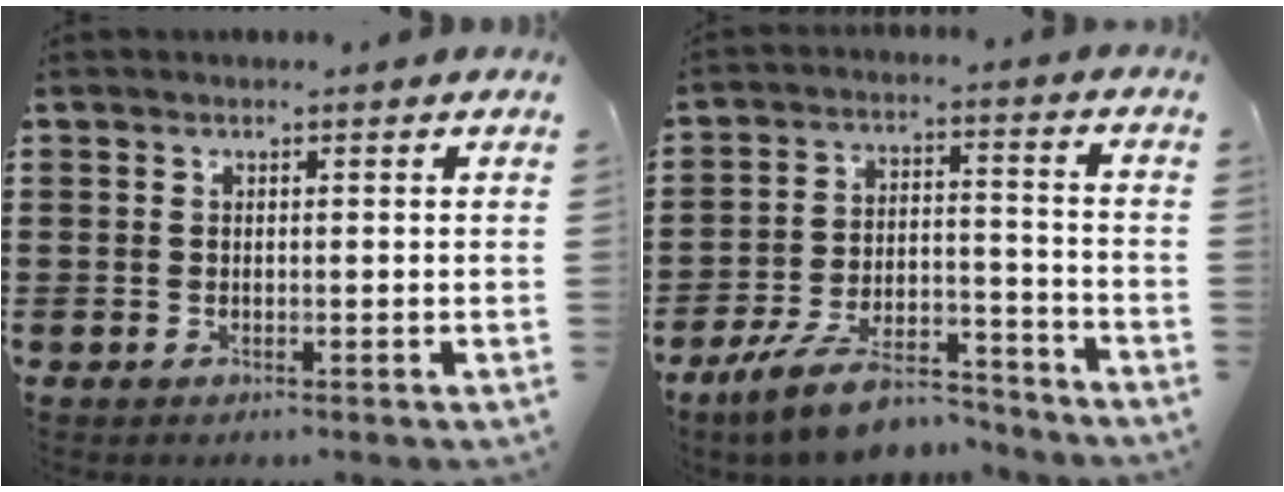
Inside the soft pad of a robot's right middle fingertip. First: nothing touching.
{"total": 10.4, "force": [-8.5, 2.6, 5.4], "torque": [-0.096, 0.027, -0.161]}